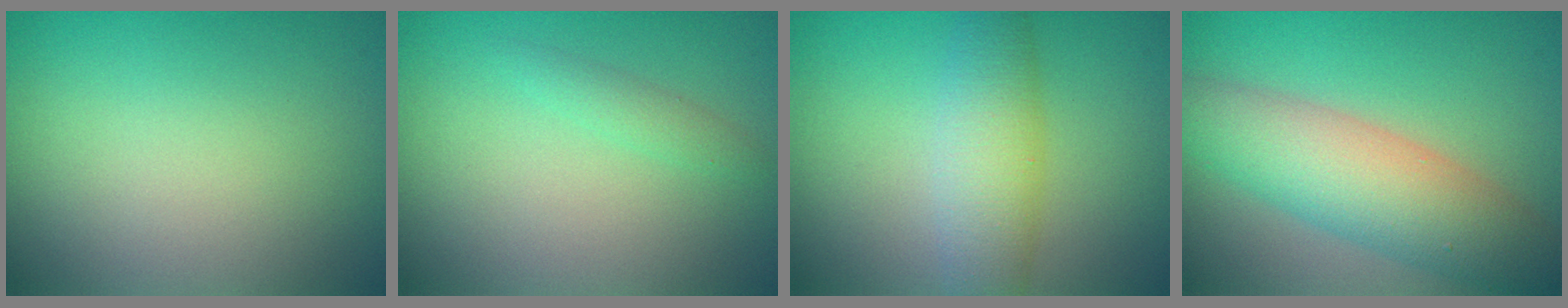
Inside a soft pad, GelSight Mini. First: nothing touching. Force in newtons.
{"total": 1.2, "press": 1.2, "slide": 0.1}
{"total": 4.2, "press": 4.2, "slide": 0.1}
{"total": 6.8, "press": 6.8, "slide": 0.3}